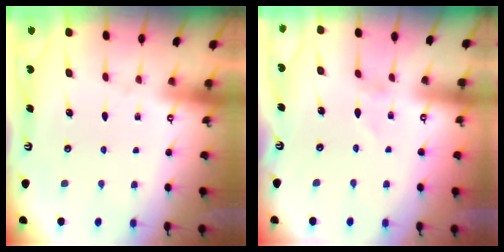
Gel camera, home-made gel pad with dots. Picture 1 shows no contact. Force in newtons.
{"total": 1.0, "press": 1.0, "slide": 0.1}